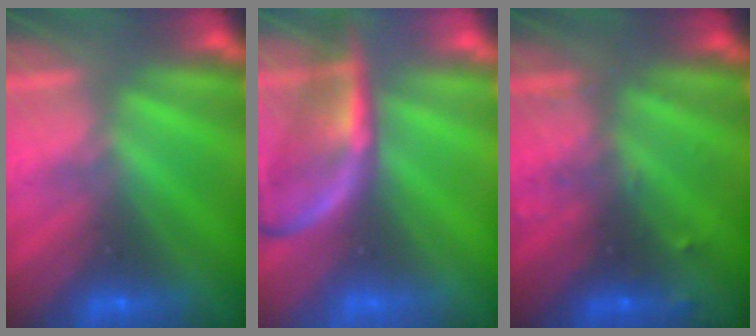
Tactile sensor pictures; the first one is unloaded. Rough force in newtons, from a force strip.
{"total": 2.4}
{"total": 2.9}